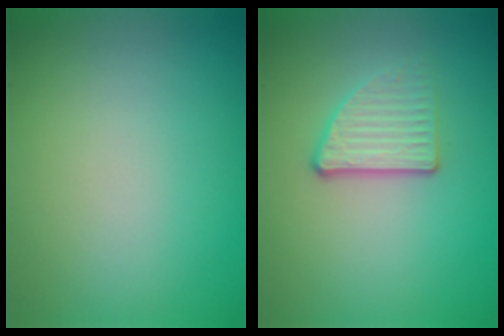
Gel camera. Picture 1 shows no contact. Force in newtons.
{"total": 3.0, "press": 2.3, "slide": 1.9}